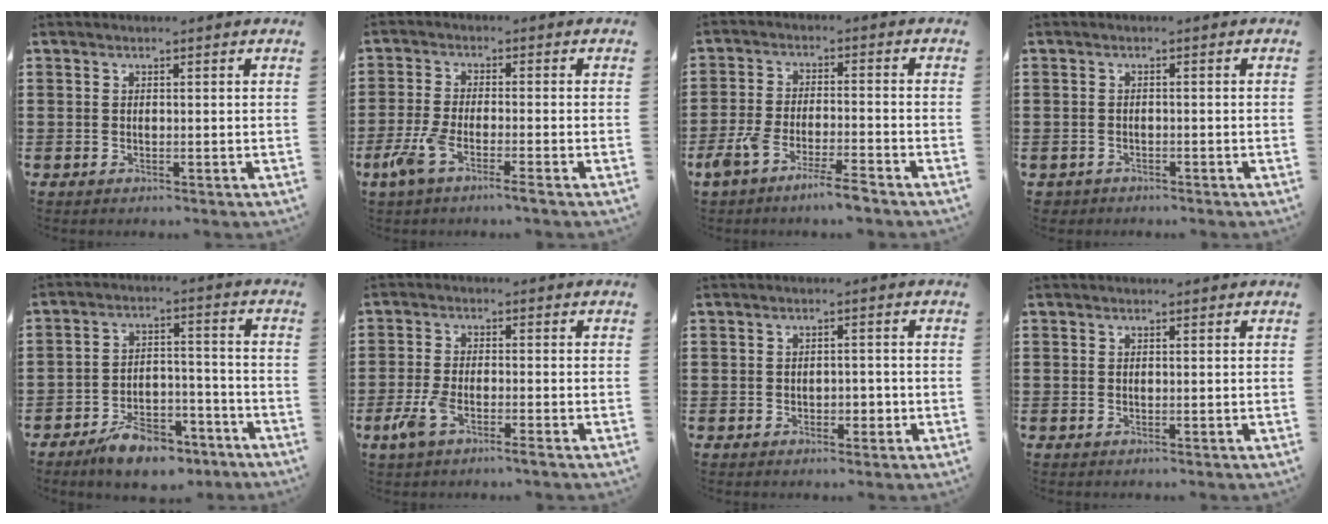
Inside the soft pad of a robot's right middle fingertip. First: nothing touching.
{"total": 5.0, "force": [-3.0, 0.5, 3.9], "torque": [-0.097, -0.015, -0.059]}
{"total": 6.1, "force": [-4.8, 0.4, 3.7], "torque": [-0.087, -0.013, -0.093]}
{"total": 1.1, "force": [-1.0, 0.4, -0.1], "torque": [-0.003, 0.001, -0.023]}
{"total": 7.4, "force": [-6.2, 3.0, 3.0], "torque": [-0.052, 0.026, -0.116]}
{"total": 4.7, "force": [-2.6, 1.1, 3.8], "torque": [-0.096, -0.010, -0.053]}
{"total": 1.6, "force": [-0.7, 1.2, 0.8], "torque": [-0.017, 0.003, -0.018]}
{"total": 0.0}